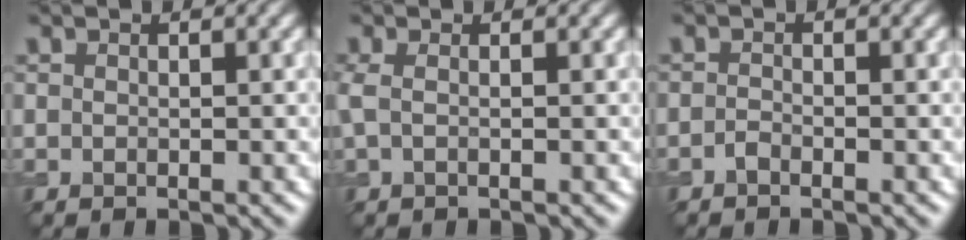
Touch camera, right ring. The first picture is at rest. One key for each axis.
{"total": 1.2, "fx": 0.1, "fy": 0.4, "fz": 1.1, "tx": -0.028, "ty": 0.002, "tz": -0.002}
{"total": 0.7, "fx": -0.5, "fy": 0.2, "fz": 0.4, "tx": -0.009, "ty": 0.001, "tz": -0.012}